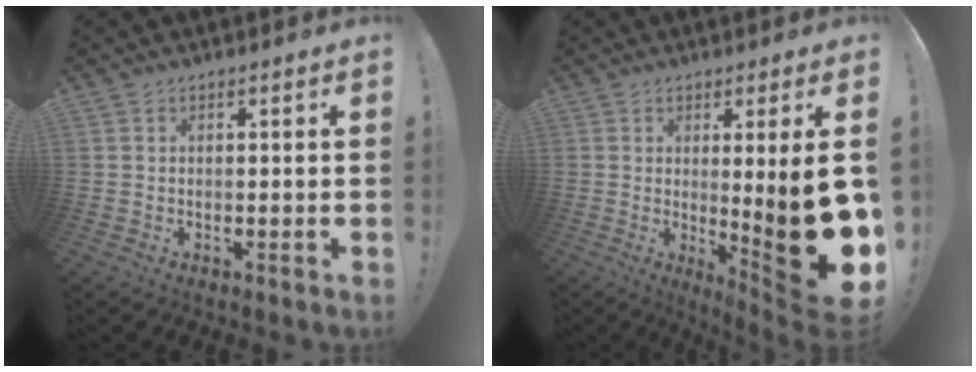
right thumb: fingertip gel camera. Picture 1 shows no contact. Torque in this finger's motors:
{"motor_torque": [2.35, 2.66, 1.43, 0.66, 0.15]}